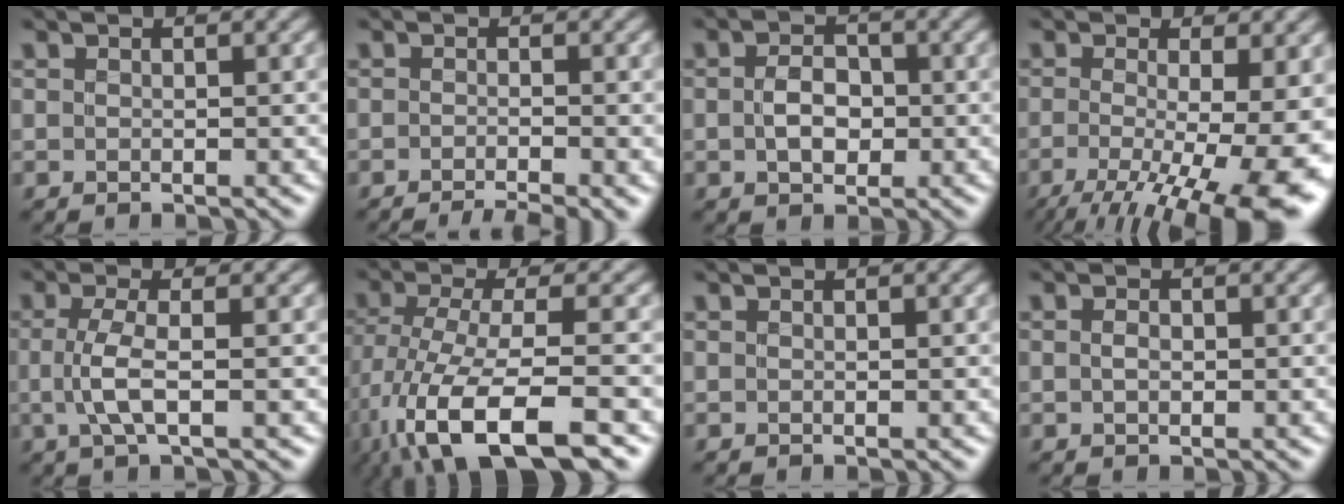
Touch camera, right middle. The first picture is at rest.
{"total": 3.6, "force": [-1.7, 0.9, 3.1], "torque": [-0.028, -0.008, -0.029]}
{"total": 3.0, "force": [-0.5, 2.1, 2.1], "torque": [-0.044, -0.004, -0.009]}
{"total": 14.4, "force": [-4.1, 4.8, 12.9], "torque": [-0.169, -0.030, -0.049]}
{"total": 3.1, "force": [-0.6, 0.8, 2.9], "torque": [-0.066, -0.004, -0.011]}
{"total": 11.0, "force": [-6.1, 3.4, 8.5], "torque": [-0.169, -0.017, -0.112]}
{"total": 0.0}
{"total": 0.9, "force": [-0.3, 0.7, 0.6], "torque": [-0.015, -0.003, -0.003]}